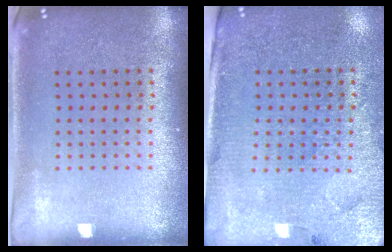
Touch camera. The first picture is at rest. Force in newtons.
{"total": 3.0, "press": 2.9, "slide": 0.9}